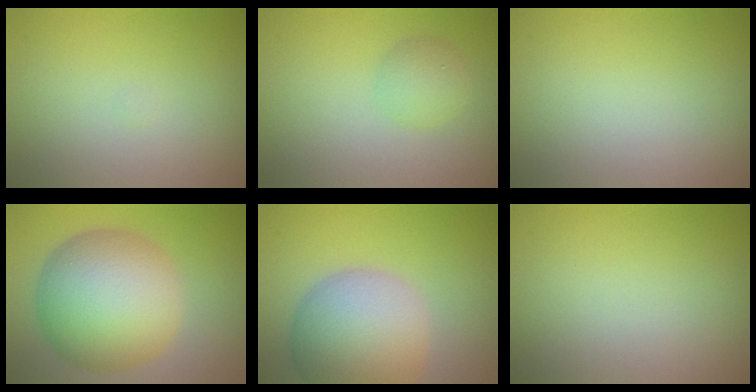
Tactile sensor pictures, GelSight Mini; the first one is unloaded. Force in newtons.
{"total": 2.0, "press": 2.0, "slide": 0.1}
{"total": 0.0}
{"total": 11.5, "press": 11.5, "slide": 0.2}
{"total": 9.0, "press": 9.0, "slide": 0.4}
{"total": 0.0}